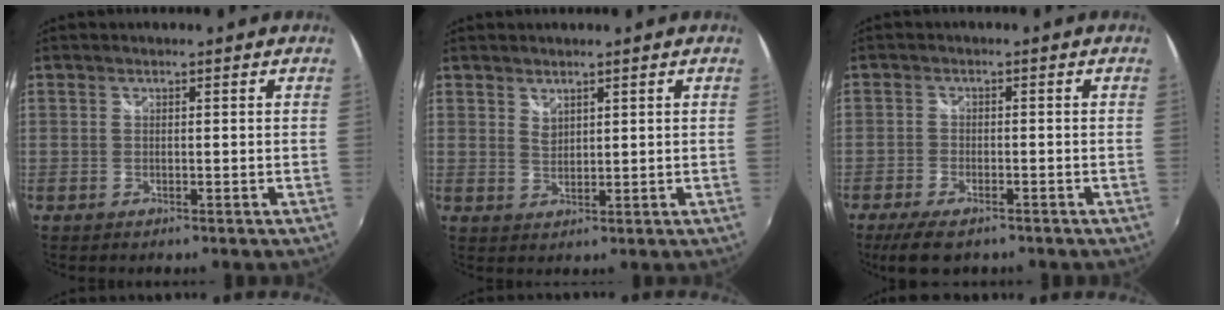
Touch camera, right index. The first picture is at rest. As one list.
[{"total": 2.0, "force": [1.7, 0.8, 0.5], "torque": [-0.006, -0.001, 0.032]}, {"total": 6.8, "force": [-5.1, 2.6, 3.7], "torque": [-0.096, -0.018, -0.089]}]